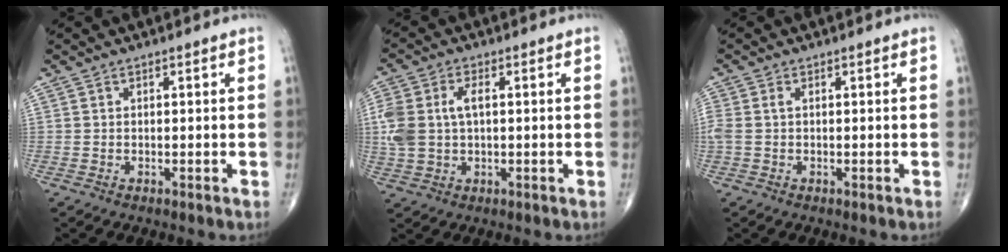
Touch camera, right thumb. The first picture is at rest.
{"total": 9.4, "force": [1.0, 5.7, 7.5], "torque": [-0.185, 0.015, 0.026]}
{"total": 2.7, "force": [0.2, 1.6, 2.2], "torque": [-0.075, 0.013, 0.006]}